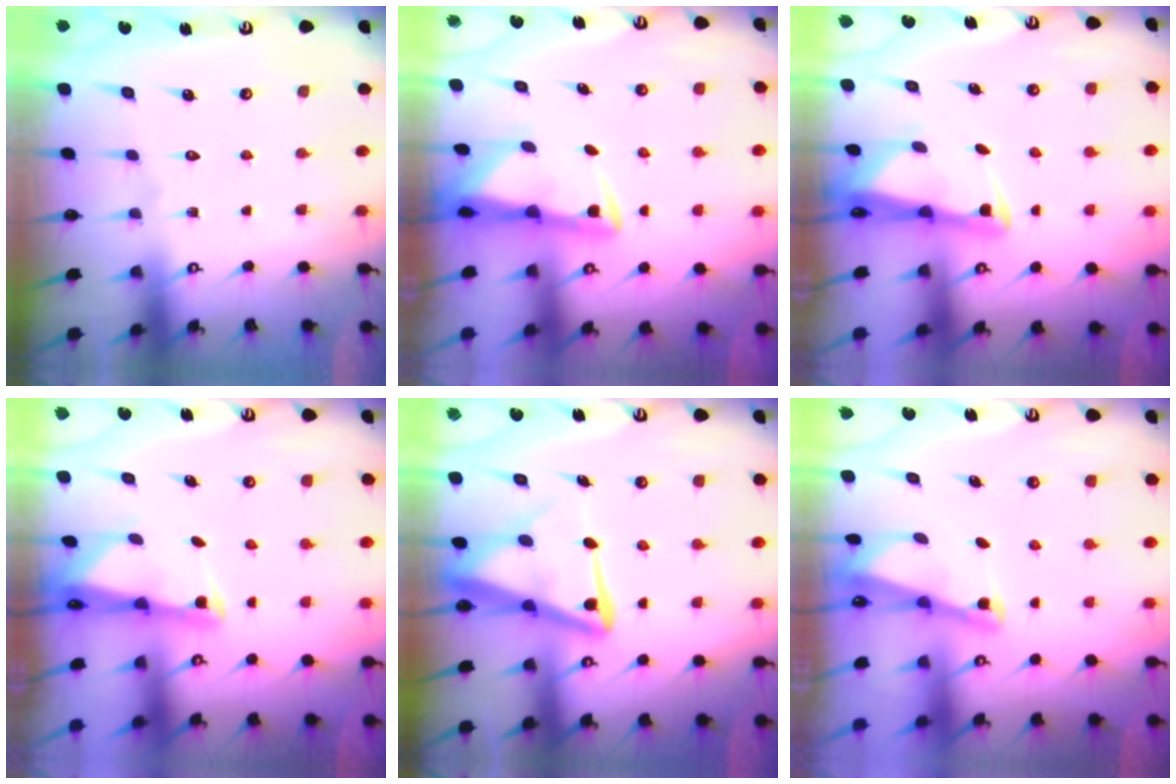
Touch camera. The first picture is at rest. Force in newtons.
{"total": 2.7, "press": 2.6, "slide": 0.5}
{"total": 2.6, "press": 2.6, "slide": 0.5}
{"total": 1.8, "press": 1.7, "slide": 0.4}
{"total": 9.1, "press": 9.1, "slide": 1.0}
{"total": 2.0, "press": 2.0, "slide": 0.3}